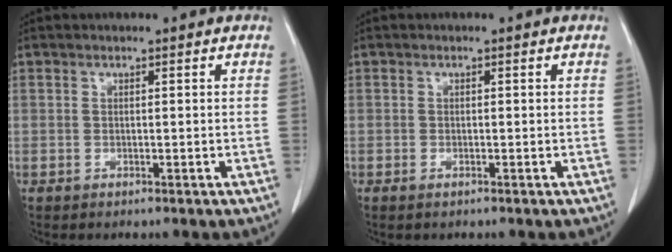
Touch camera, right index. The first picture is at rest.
{"total": 0.6, "force": [-0.4, 0.2, 0.4], "torque": [-0.008, -0.001, -0.004]}